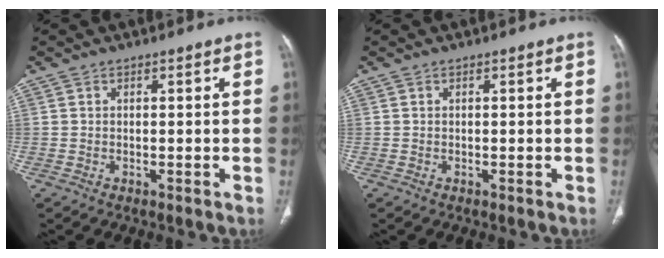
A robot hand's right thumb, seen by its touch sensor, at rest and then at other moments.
{"total": 0.0}